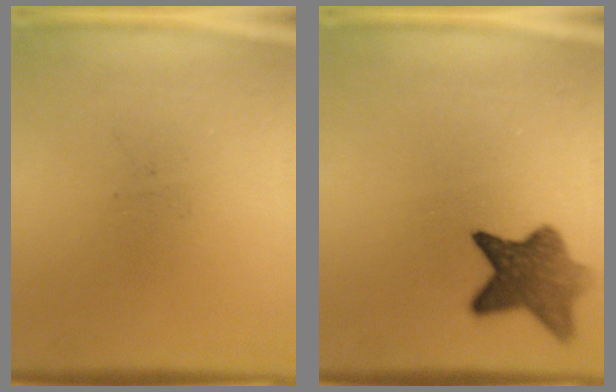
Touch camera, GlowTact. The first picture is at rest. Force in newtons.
{"total": 7.5}